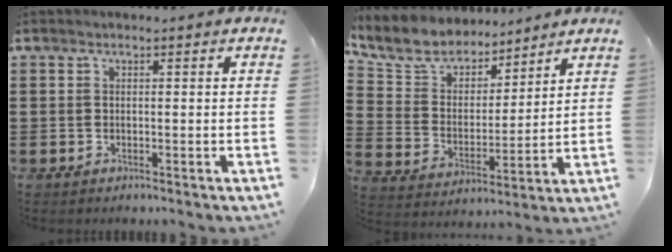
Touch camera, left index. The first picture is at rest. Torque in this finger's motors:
{"motor_torque": [2.14, 0.00, 0.65, 0.09]}